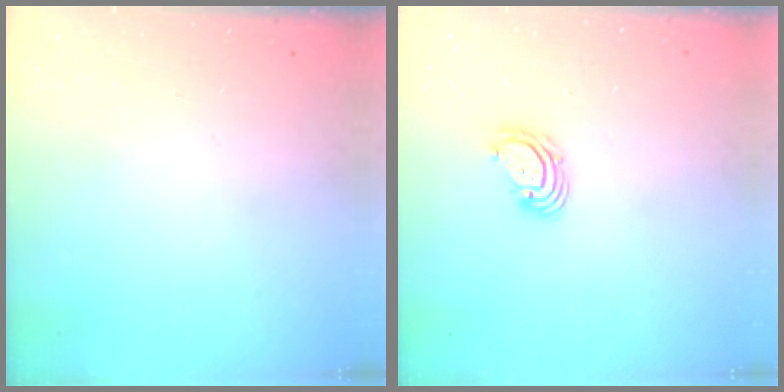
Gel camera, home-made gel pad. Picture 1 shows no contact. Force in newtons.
{"total": 4.5, "press": 4.5, "slide": 0.5}